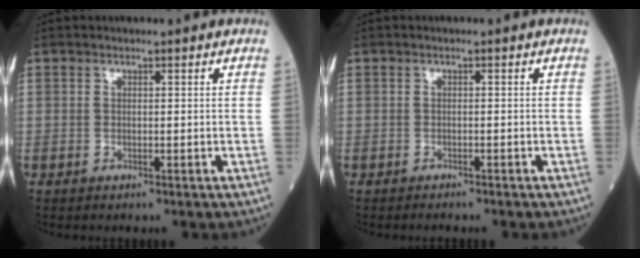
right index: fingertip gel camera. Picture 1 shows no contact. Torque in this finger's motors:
{"motor_torque": [0.05, 0.10, -0.04, -0.01]}